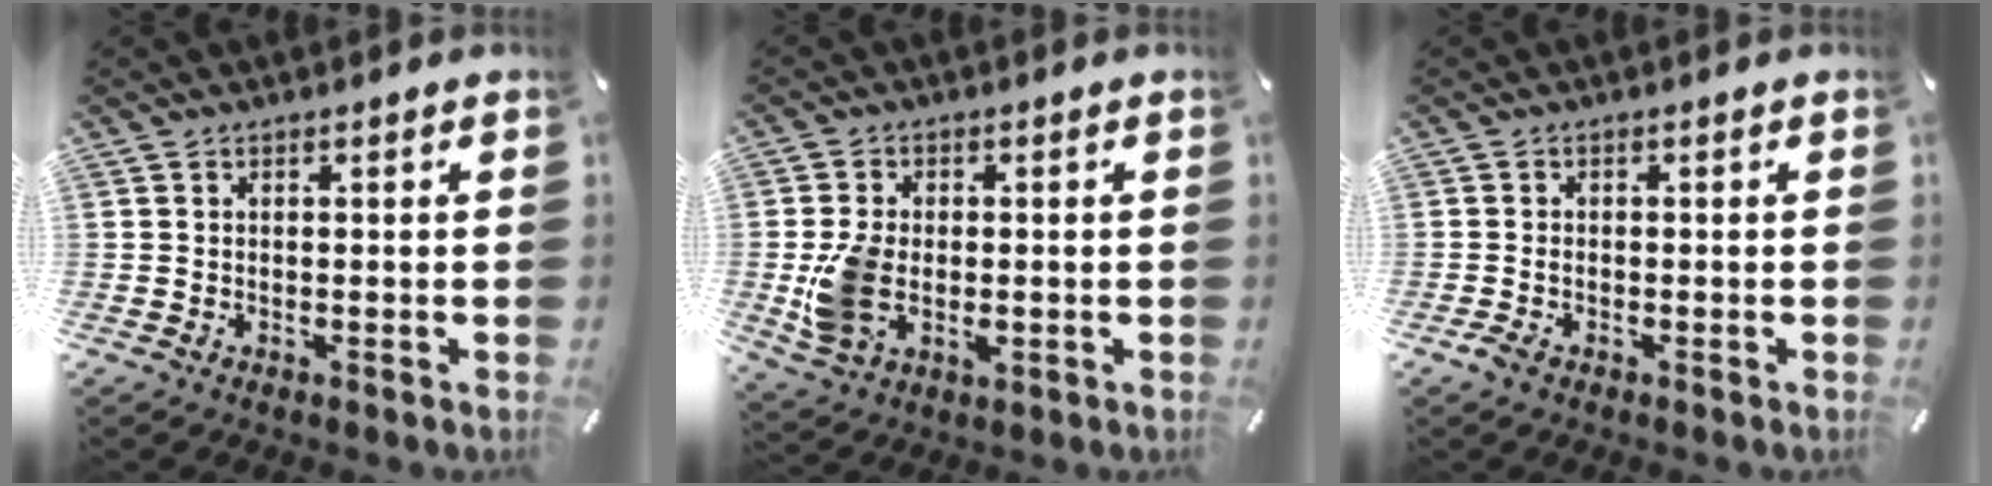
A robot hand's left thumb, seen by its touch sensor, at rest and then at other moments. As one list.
[{"total": 8.2, "force": [-1.0, 5.7, 5.9], "torque": [-0.125, -0.001, -0.015]}, {"total": 1.3, "force": [-0.7, 0.7, 0.8], "torque": [-0.015, 0.002, -0.015]}]